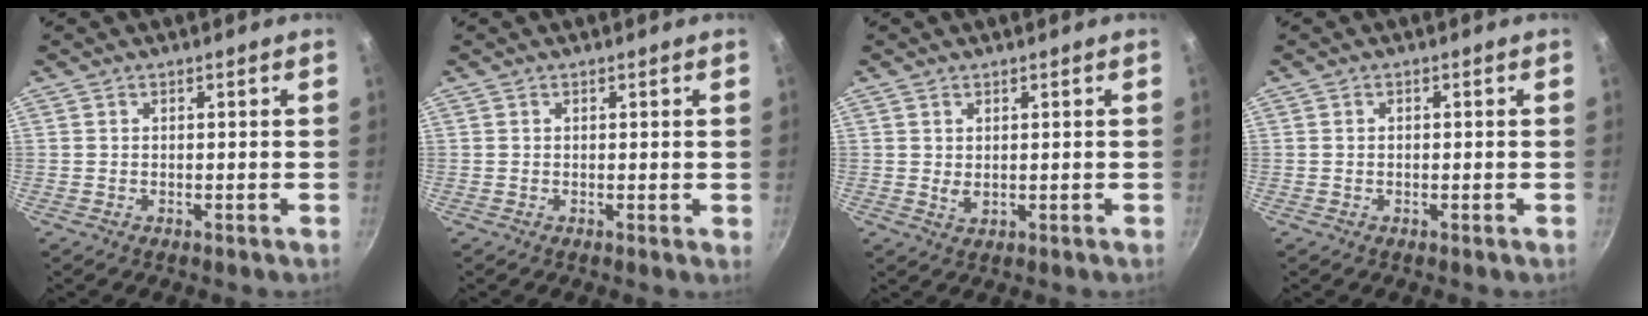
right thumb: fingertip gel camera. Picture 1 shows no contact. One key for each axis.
{"total": 0.6, "fx": 0.2, "fy": 0.0, "fz": 0.6, "tx": -0.006, "ty": -0.003, "tz": 0.000}
{"total": 1.5, "fx": 0.6, "fy": 0.8, "fz": 1.0, "tx": -0.015, "ty": -0.008, "tz": 0.010}
{"total": 0.7, "fx": 0.0, "fy": 0.6, "fz": 0.5, "tx": -0.008, "ty": 0.004, "tz": -0.001}